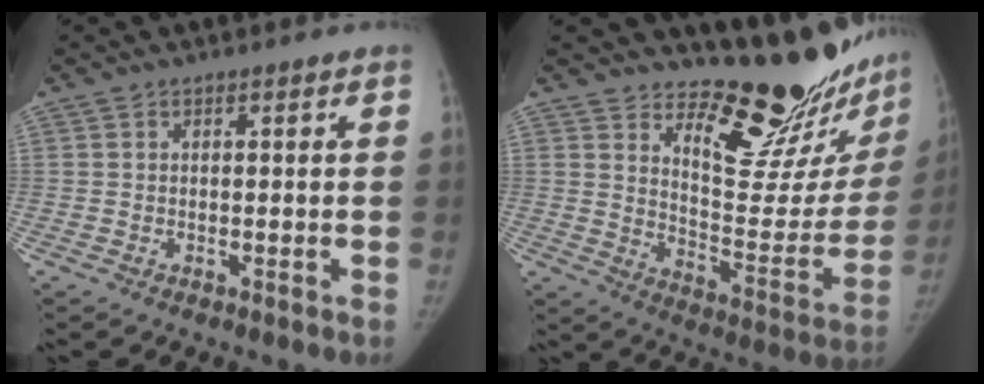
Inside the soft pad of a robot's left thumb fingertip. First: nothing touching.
{"total": 20.2, "force": [17.2, 5.1, 9.2], "torque": [-0.077, -0.172, 0.241]}